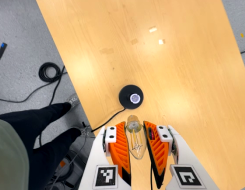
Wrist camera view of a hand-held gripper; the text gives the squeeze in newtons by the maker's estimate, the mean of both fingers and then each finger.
{"total": 20.3, "left": 21.4, "right": 19.2}